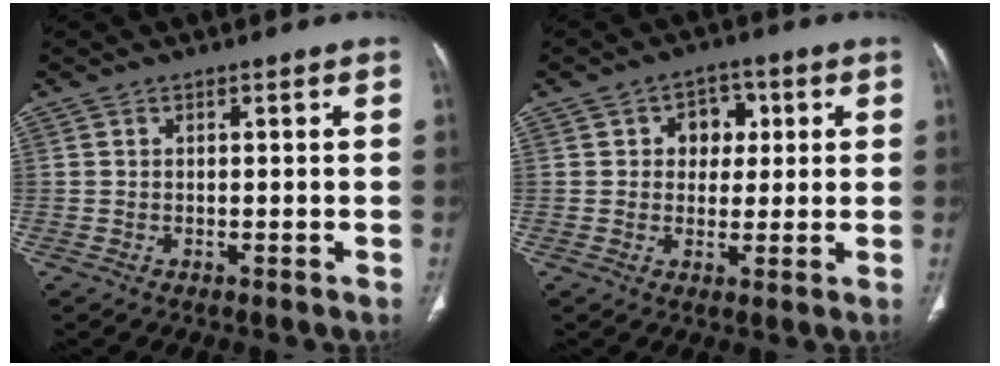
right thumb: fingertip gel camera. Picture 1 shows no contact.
{"total": 5.9, "force": [1.4, 4.7, 3.3], "torque": [-0.009, 0.002, 0.016]}